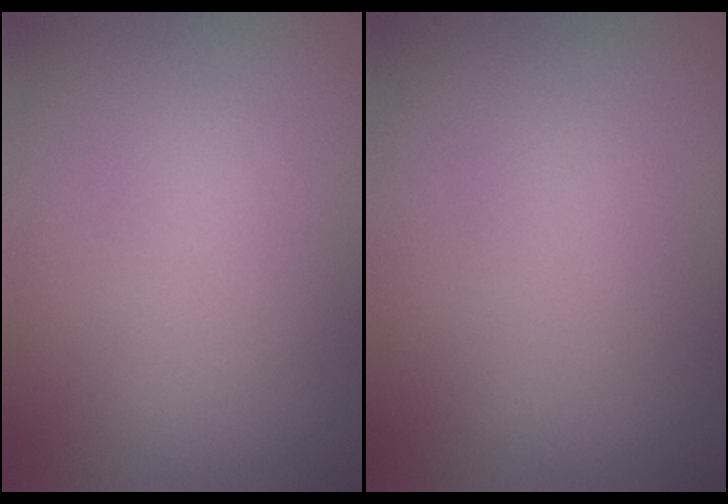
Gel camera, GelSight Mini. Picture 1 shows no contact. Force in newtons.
{"total": 0.0}